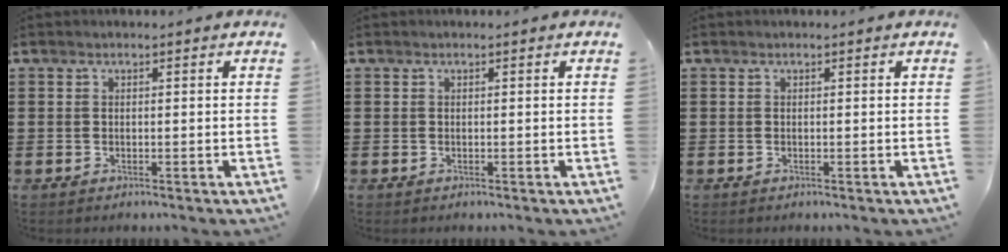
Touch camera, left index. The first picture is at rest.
{"total": 0.0}
{"total": 0.0}